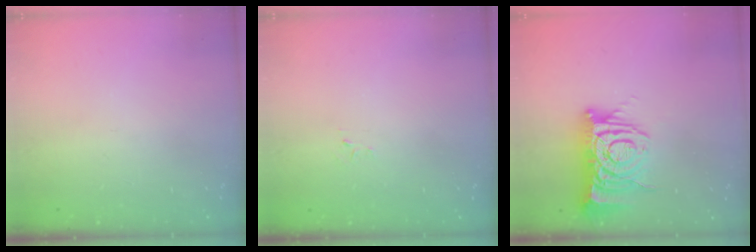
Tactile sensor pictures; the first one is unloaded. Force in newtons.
{"total": 2.6, "press": 2.6, "slide": 0.4}
{"total": 11.5, "press": 11.4, "slide": 1.4}